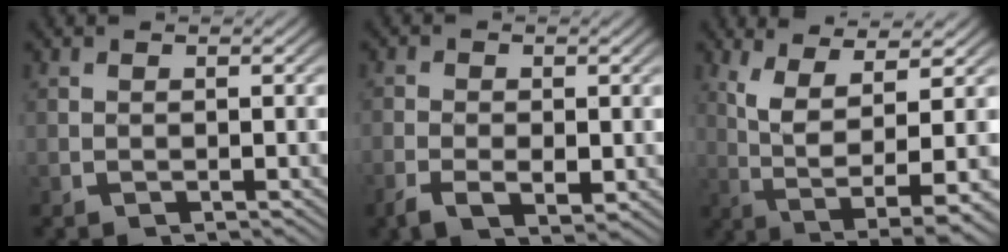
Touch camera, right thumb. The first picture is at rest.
{"total": 2.8, "force": [-0.9, 1.8, 1.9], "torque": [-0.041, -0.018, -0.013]}
{"total": 9.2, "force": [-0.5, 4.3, 8.1], "torque": [-0.153, -0.035, 0.015]}